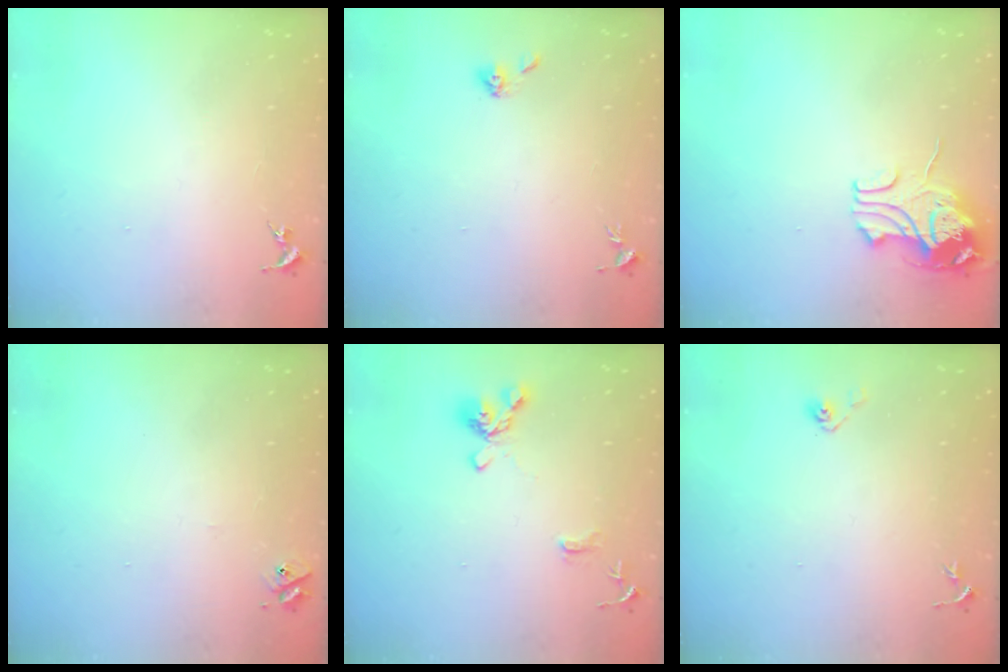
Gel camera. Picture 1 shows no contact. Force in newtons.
{"total": 4.0, "press": 3.5, "slide": 2.1}
{"total": 10.2, "press": 10.1, "slide": 1.3}
{"total": 4.5, "press": 4.5, "slide": 0.6}
{"total": 12.9, "press": 12.9, "slide": 1.6}
{"total": 3.6, "press": 3.3, "slide": 1.4}